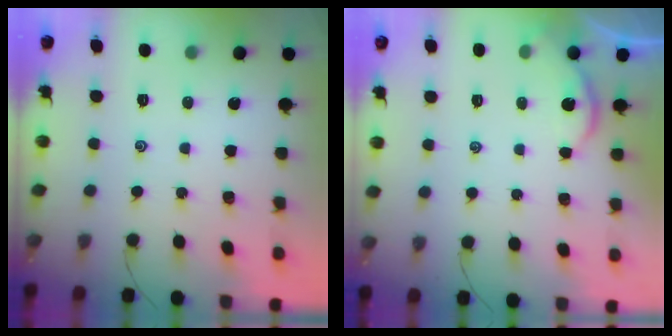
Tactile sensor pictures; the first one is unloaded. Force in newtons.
{"total": 1.2, "press": 1.1, "slide": 0.1}